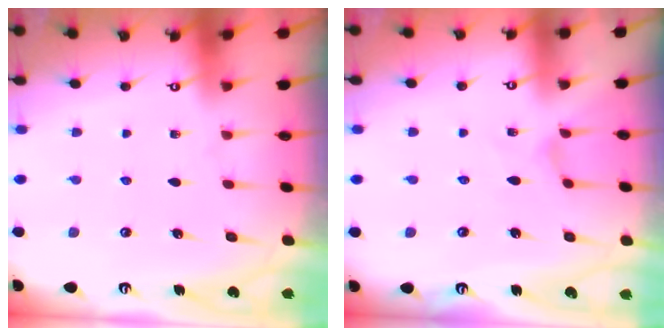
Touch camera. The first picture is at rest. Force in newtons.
{"total": 0.9, "press": 0.8, "slide": 0.3}